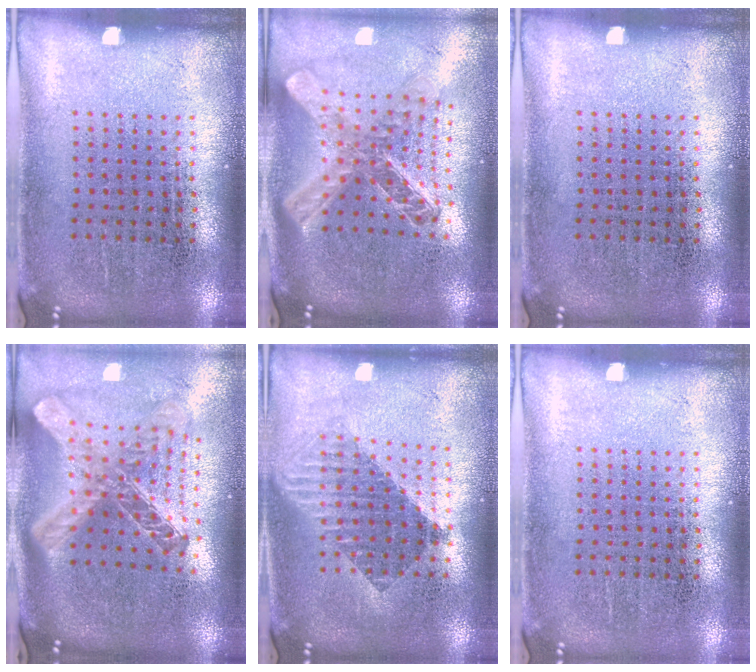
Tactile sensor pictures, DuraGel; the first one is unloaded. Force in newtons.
{"total": 2.5, "press": 2.0, "slide": 1.6}
{"total": 0.0}
{"total": 2.7, "press": 2.0, "slide": 1.9}
{"total": 1.7, "press": 1.4, "slide": 0.9}
{"total": 0.0}